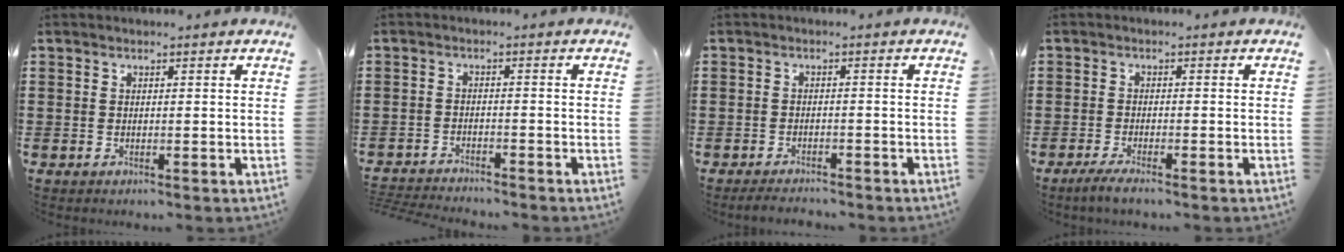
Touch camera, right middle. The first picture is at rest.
{"total": 2.8, "force": [-2.8, 0.0, -0.1], "torque": [-0.005, -0.004, -0.059]}
{"total": 2.0, "force": [-2.0, 0.2, 0.1], "torque": [-0.008, -0.003, -0.042]}
{"total": 2.0, "force": [-1.6, 0.0, 1.2], "torque": [-0.029, -0.002, -0.031]}